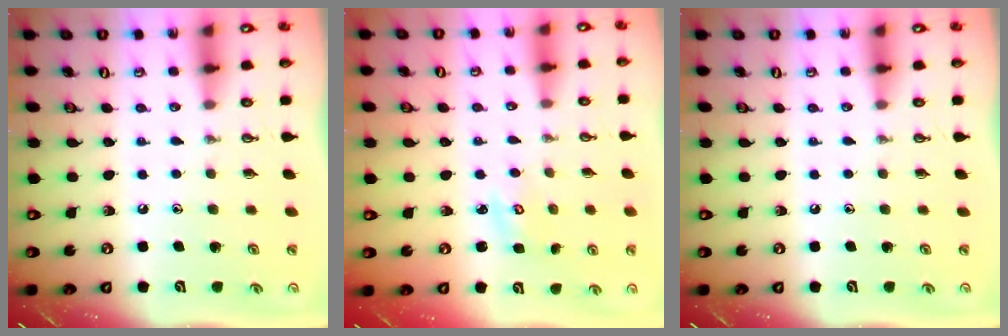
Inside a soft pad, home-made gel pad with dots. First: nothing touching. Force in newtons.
{"total": 2.9, "press": 2.9, "slide": 0.3}
{"total": 0.0}